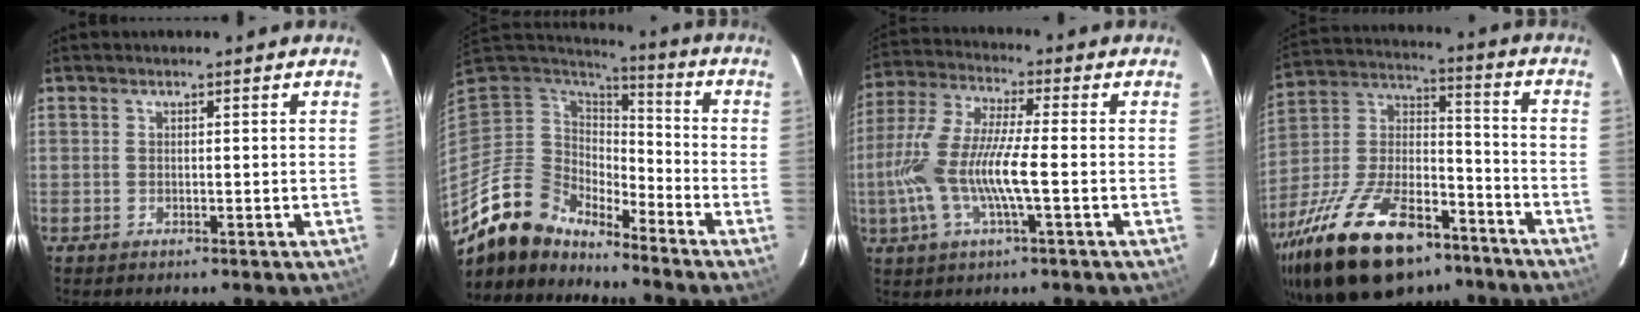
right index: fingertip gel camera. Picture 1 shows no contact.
{"total": 12.3, "force": [-11.3, 4.3, 2.0], "torque": [-0.050, 0.020, -0.220]}
{"total": 13.5, "force": [-2.8, 2.2, 13.0], "torque": [-0.274, -0.003, -0.055]}
{"total": 28.7, "force": [-18.7, 12.9, 17.6], "torque": [-0.350, -0.007, -0.299]}